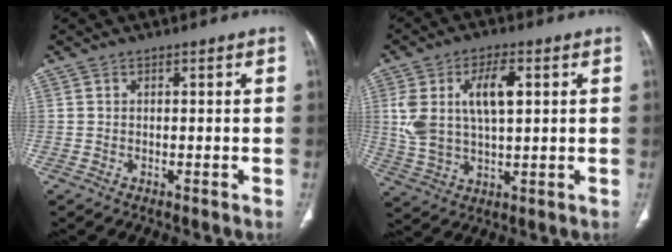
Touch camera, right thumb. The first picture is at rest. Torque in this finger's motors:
{"motor_torque": [1.41, 1.75, 1.01, 0.29, 0.14]}